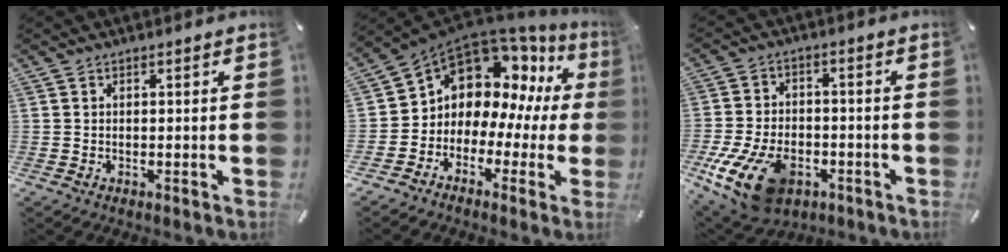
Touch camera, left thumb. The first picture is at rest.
{"total": 10.1, "force": [5.8, 7.8, 2.8], "torque": [-0.069, -0.065, 0.108]}
{"total": 16.0, "force": [-7.1, 10.1, 10.2], "torque": [-0.202, 0.035, -0.117]}